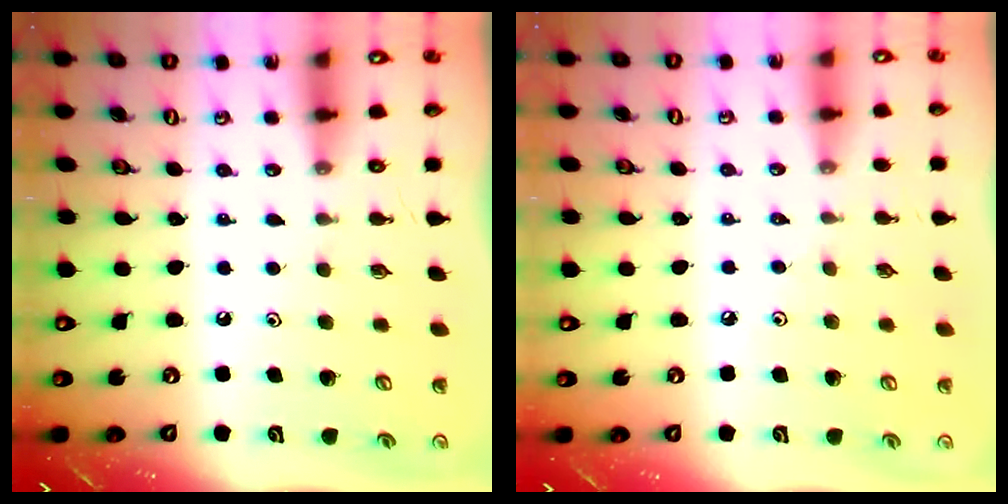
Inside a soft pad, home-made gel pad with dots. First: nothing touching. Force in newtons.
{"total": 2.5, "press": 2.4, "slide": 0.5}